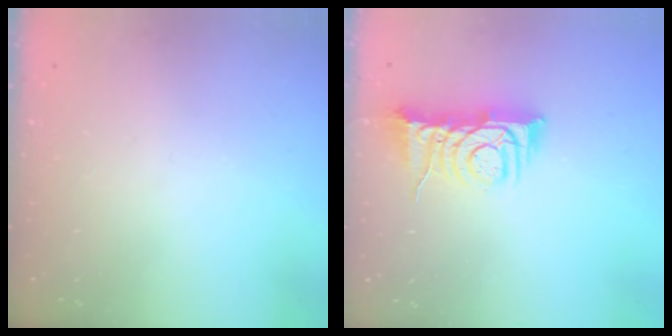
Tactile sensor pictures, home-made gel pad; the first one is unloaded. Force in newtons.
{"total": 8.8, "press": 8.8, "slide": 0.4}